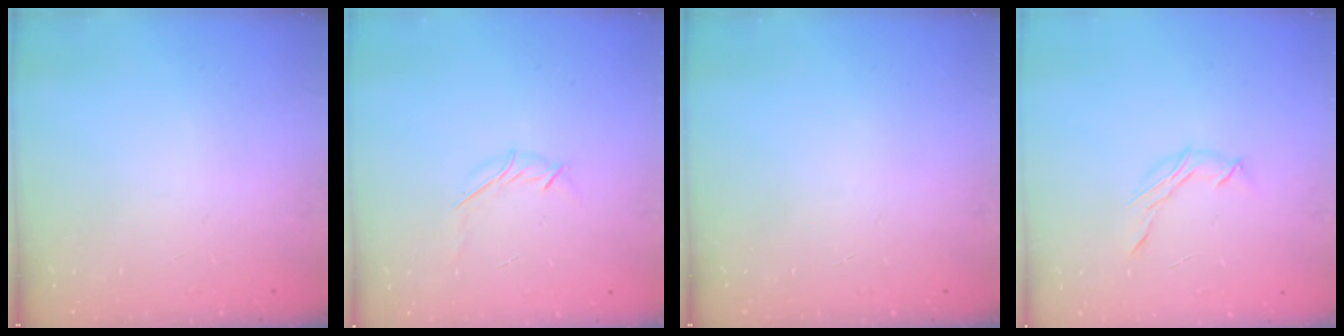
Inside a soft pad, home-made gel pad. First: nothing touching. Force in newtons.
{"total": 3.9, "press": 3.8, "slide": 0.8}
{"total": 0.0}
{"total": 5.7, "press": 5.6, "slide": 1.1}